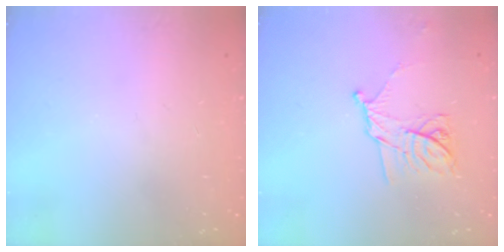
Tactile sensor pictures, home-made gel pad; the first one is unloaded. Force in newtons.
{"total": 11.3, "press": 11.3, "slide": 0.7}